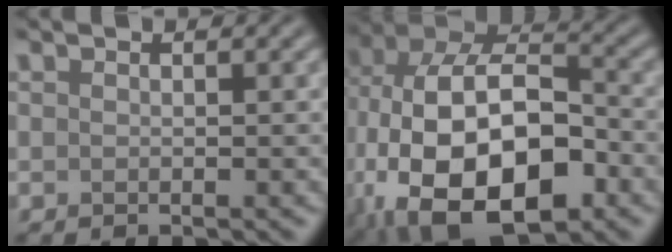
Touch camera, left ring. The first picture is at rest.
{"total": 17.6, "force": [-5.6, 10.5, 13.0], "torque": [-0.238, -0.009, -0.093]}